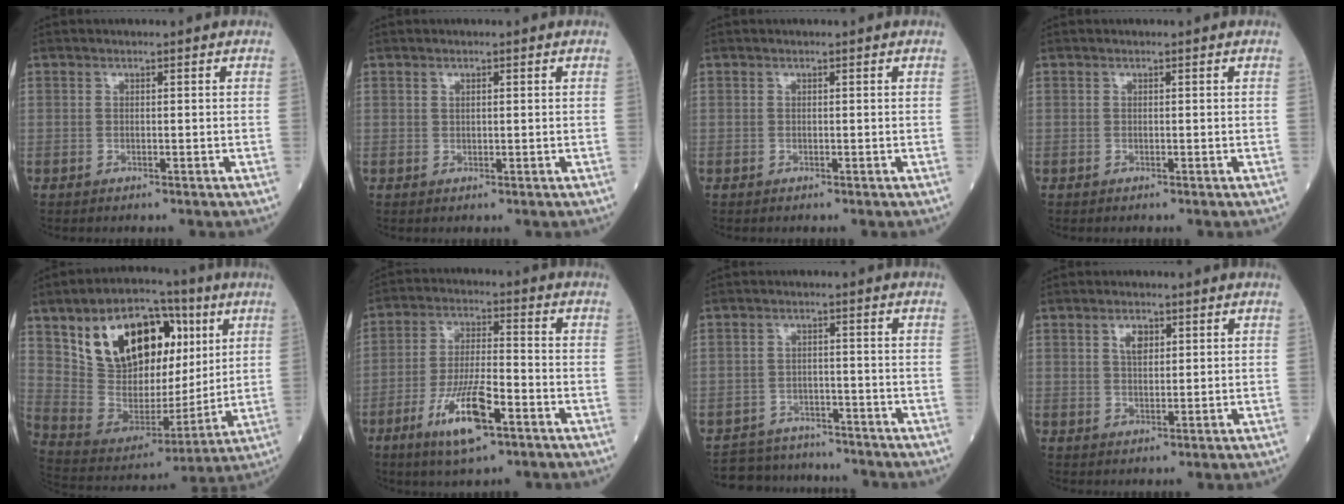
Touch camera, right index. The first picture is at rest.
{"total": 0.6, "force": [0.3, 0.3, 0.4], "torque": [-0.007, -0.001, 0.006]}
{"total": 0.0}
{"total": 0.0}
{"total": 20.8, "force": [8.2, 11.6, 15.3], "torque": [-0.266, 0.032, 0.151]}
{"total": 11.1, "force": [-5.4, 2.2, 9.5], "torque": [-0.184, -0.013, -0.095]}
{"total": 7.9, "force": [-7.2, 3.2, 0.2], "torque": [0.004, 0.018, -0.103]}
{"total": 2.8, "force": [1.2, 1.4, 2.1], "torque": [-0.038, 0.003, 0.023]}